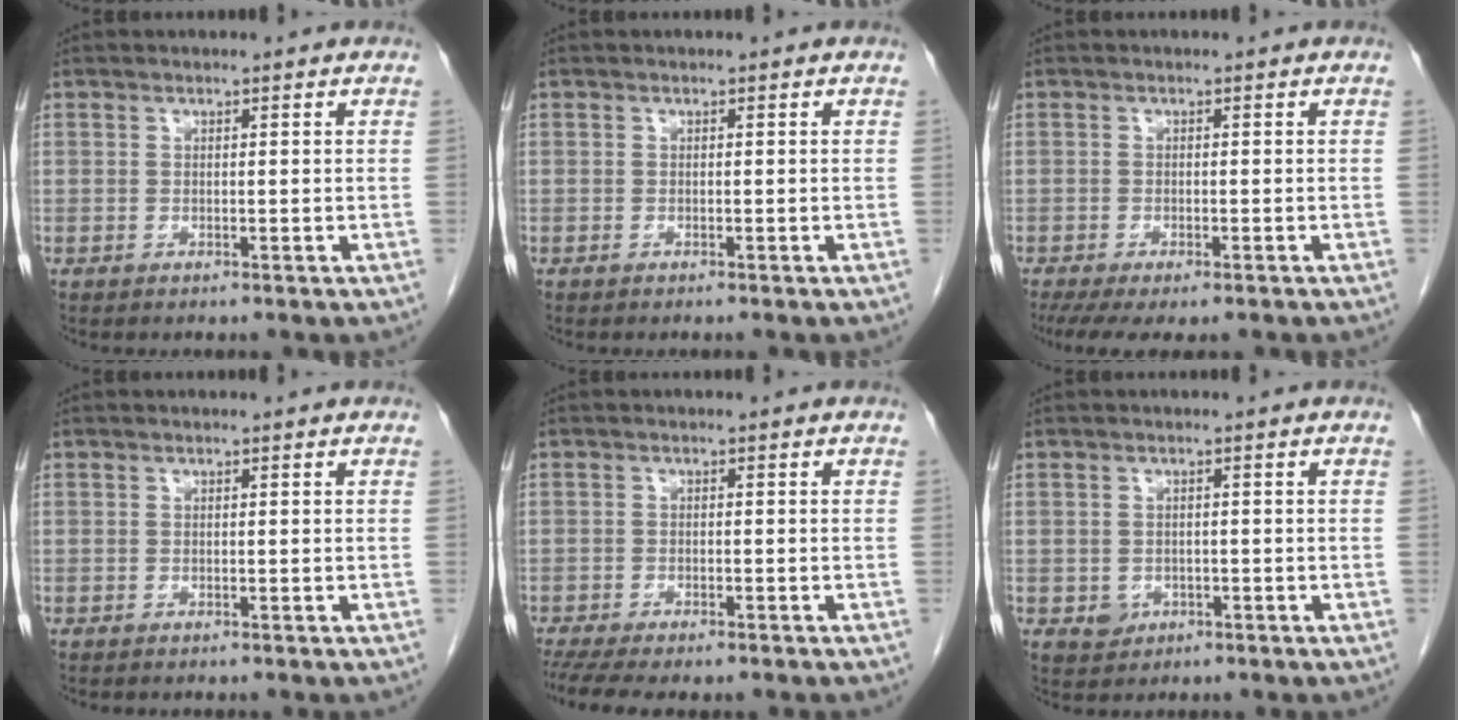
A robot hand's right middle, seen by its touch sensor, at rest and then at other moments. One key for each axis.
{"total": 0.0}
{"total": 9.0, "fx": -6.8, "fy": 2.6, "fz": 5.2, "tx": -0.088, "ty": -0.011, "tz": -0.101}
{"total": 0.0}
{"total": 9.3, "fx": -7.4, "fy": 2.6, "fz": 5.0, "tx": -0.083, "ty": -0.004, "tz": -0.109}
{"total": 2.4, "fx": -0.8, "fy": 2.2, "fz": 0.7, "tx": -0.010, "ty": 0.004, "tz": -0.004}